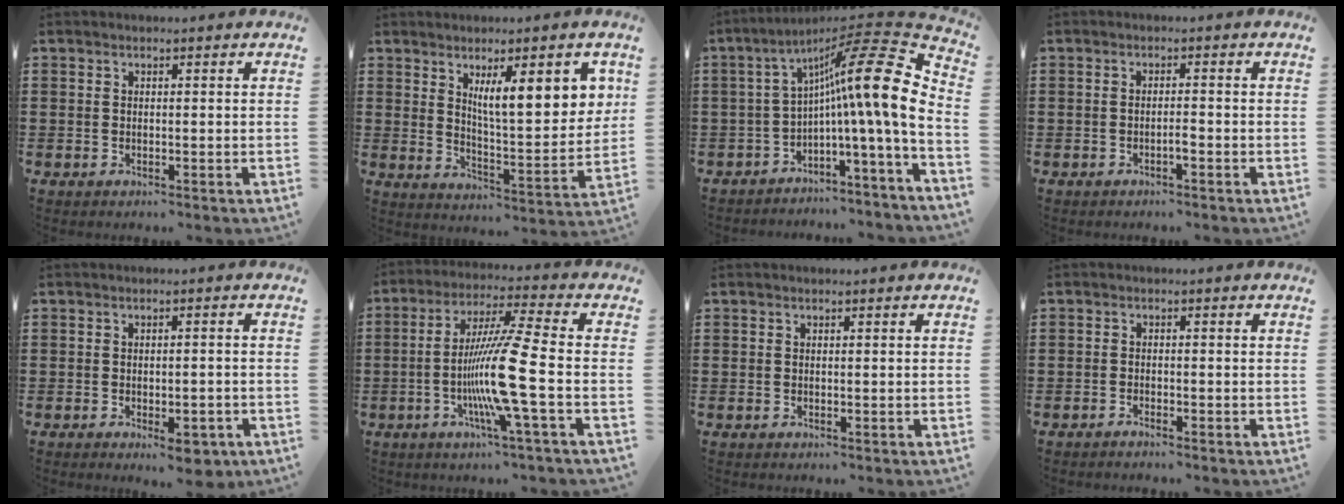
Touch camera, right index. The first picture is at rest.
{"total": 9.9, "force": [4.4, 2.7, 8.4], "torque": [-0.145, -0.009, 0.070]}
{"total": 15.2, "force": [1.2, 1.9, 15.1], "torque": [-0.233, -0.031, -0.007]}
{"total": 1.5, "force": [-0.8, 0.1, 1.3], "torque": [-0.026, -0.003, -0.014]}
{"total": 3.6, "force": [-2.2, 1.0, 2.7], "torque": [-0.043, 0.001, -0.036]}
{"total": 12.3, "force": [-3.2, -0.7, 11.9], "torque": [-0.238, -0.017, -0.073]}
{"total": 0.0}
{"total": 1.1, "force": [-1.1, 0.0, 0.1], "torque": [-0.004, 0.001, -0.022]}